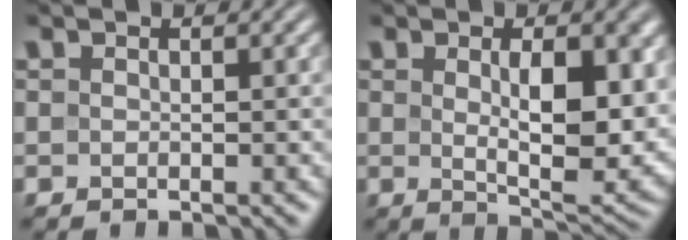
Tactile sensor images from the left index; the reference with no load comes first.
{"total": 8.1, "force": [1.1, 3.3, 7.3], "torque": [-0.113, -0.016, 0.028]}